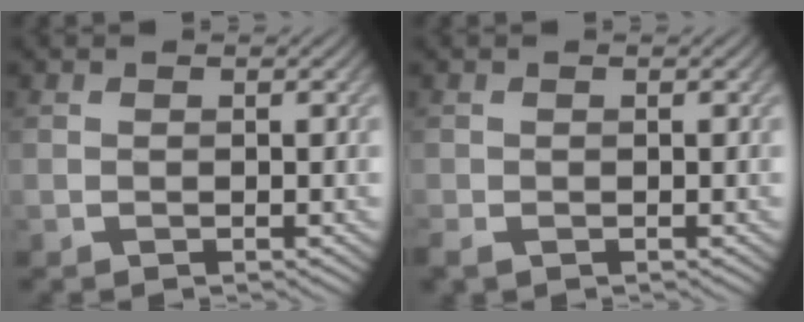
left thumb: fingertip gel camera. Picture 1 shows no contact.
{"total": 1.7, "force": [-1.2, 0.9, 0.8], "torque": [-0.022, -0.006, -0.025]}